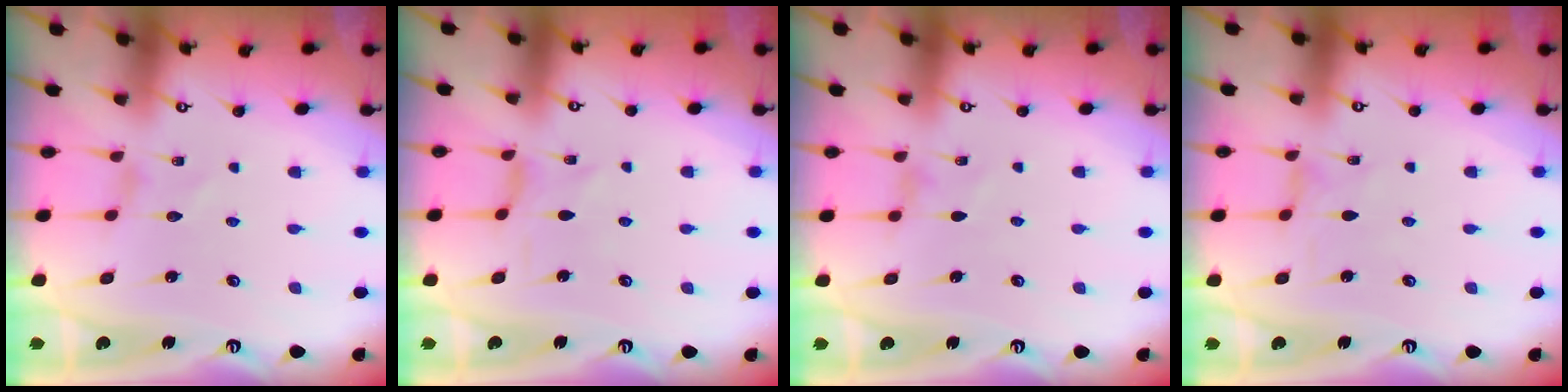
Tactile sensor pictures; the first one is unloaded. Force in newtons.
{"total": 0.0}
{"total": 1.3, "press": 1.3, "slide": 0.3}
{"total": 0.0}